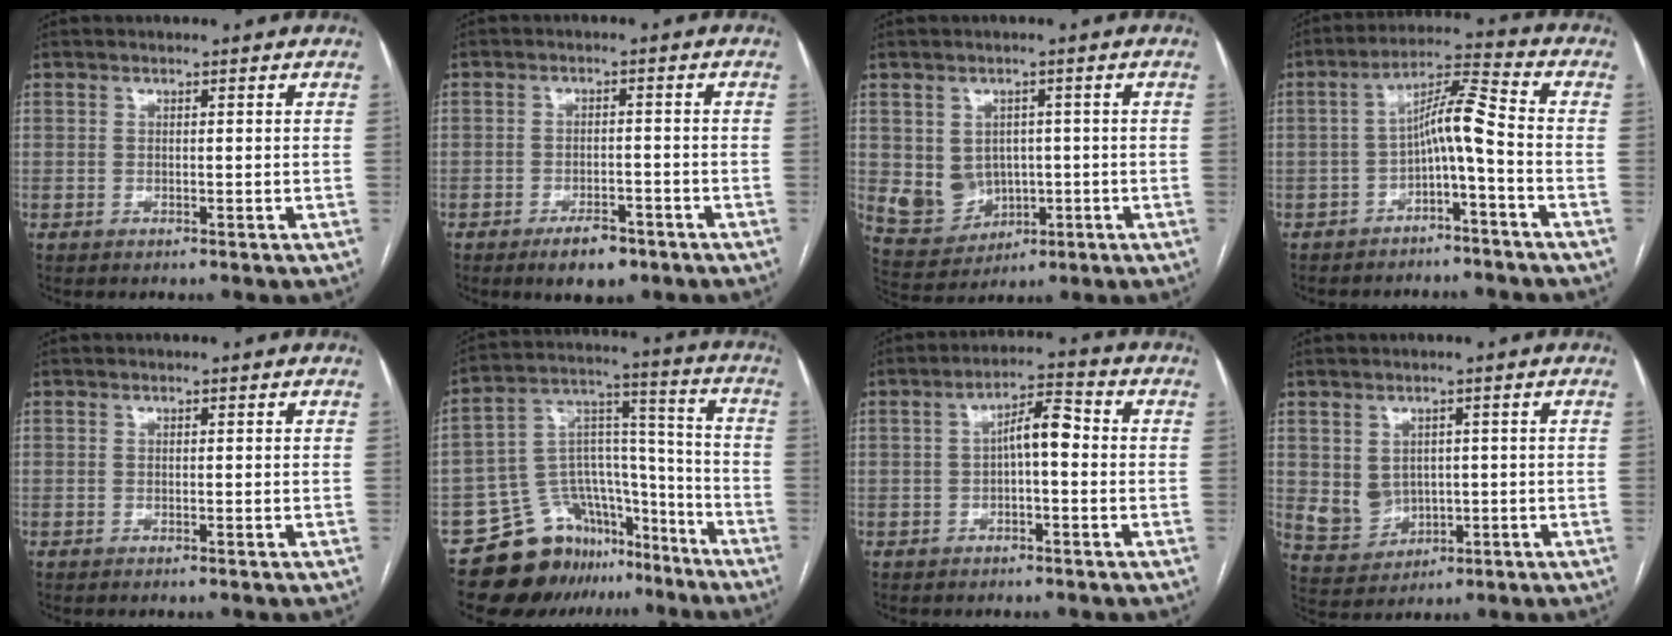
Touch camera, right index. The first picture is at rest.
{"total": 5.1, "force": [-3.5, 2.2, 3.1], "torque": [-0.050, 0.001, -0.049]}
{"total": 7.0, "force": [-0.1, 6.3, 2.9], "torque": [-0.059, 0.018, 0.020]}
{"total": 7.2, "force": [-2.7, 0.4, 6.6], "torque": [-0.112, 0.033, -0.047]}
{"total": 0.0}
{"total": 15.2, "force": [-11.6, 9.1, 3.8], "torque": [-0.053, 0.087, -0.185]}
{"total": 5.4, "force": [-0.2, 1.5, 5.1], "torque": [-0.085, 0.025, -0.005]}
{"total": 5.4, "force": [0.2, 4.9, 2.3], "torque": [-0.045, 0.013, 0.023]}